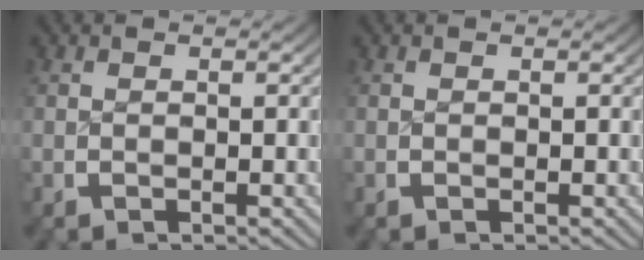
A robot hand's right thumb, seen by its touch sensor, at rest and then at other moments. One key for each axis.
{"total": 0.0}